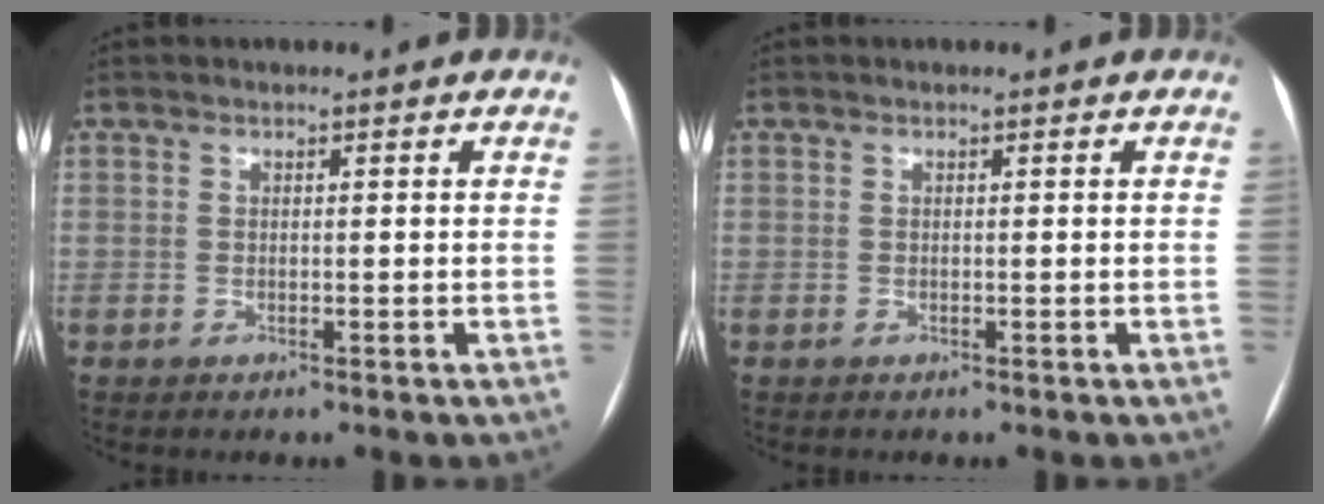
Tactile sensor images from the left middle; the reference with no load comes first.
{"total": 0.0}